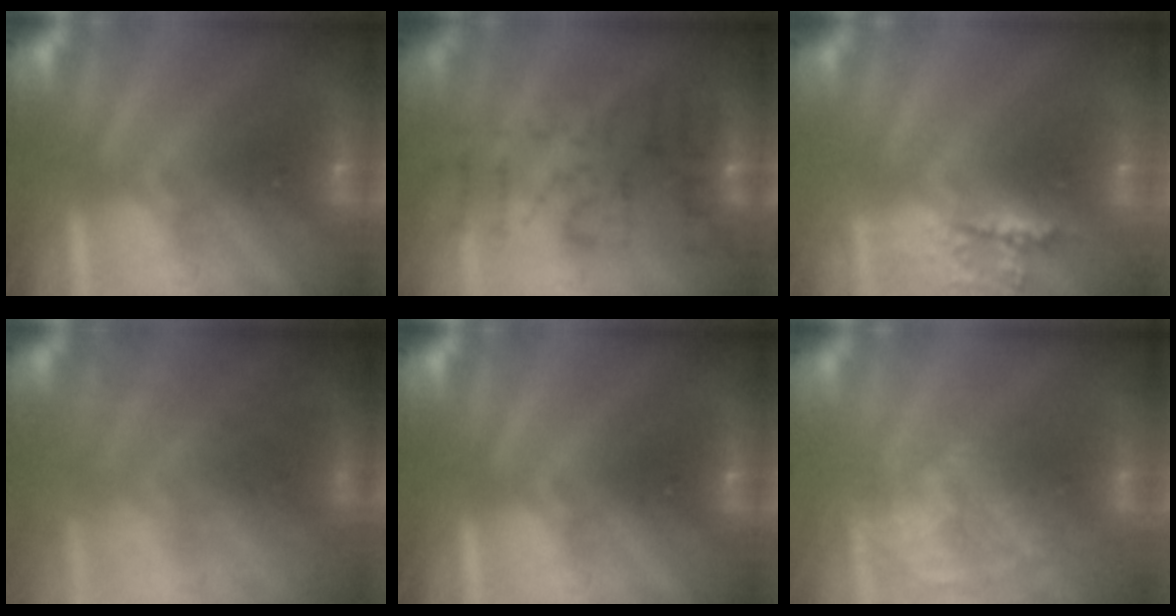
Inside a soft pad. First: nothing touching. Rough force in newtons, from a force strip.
{"total": 4.9}
{"total": 2.3}
{"total": 7.5}
{"total": 0.0}
{"total": 4.1}